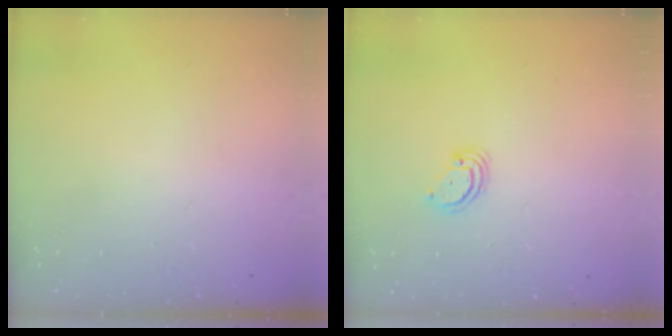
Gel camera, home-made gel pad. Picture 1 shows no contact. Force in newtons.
{"total": 3.5, "press": 3.5, "slide": 0.2}